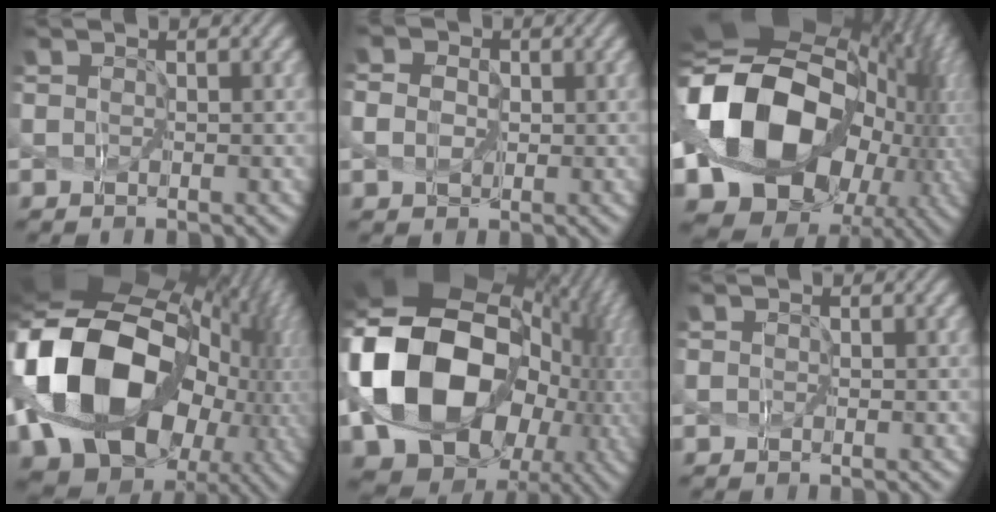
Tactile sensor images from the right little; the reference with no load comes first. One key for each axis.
{"total": 2.7, "fx": 0.0, "fy": 2.3, "fz": 1.5, "tx": -0.033, "ty": 0.008, "tz": -0.005}
{"total": 20.0, "fx": -2.0, "fy": 15.2, "fz": 12.8, "tx": -0.281, "ty": -0.023, "tz": -0.008}
{"total": 19.9, "fx": -1.5, "fy": 14.8, "fz": 13.2, "tx": -0.303, "ty": -0.012, "tz": -0.006}
{"total": 19.7, "fx": -1.1, "fy": 15.8, "fz": 11.8, "tx": -0.270, "ty": -0.009, "tz": 0.006}
{"total": 0.0}